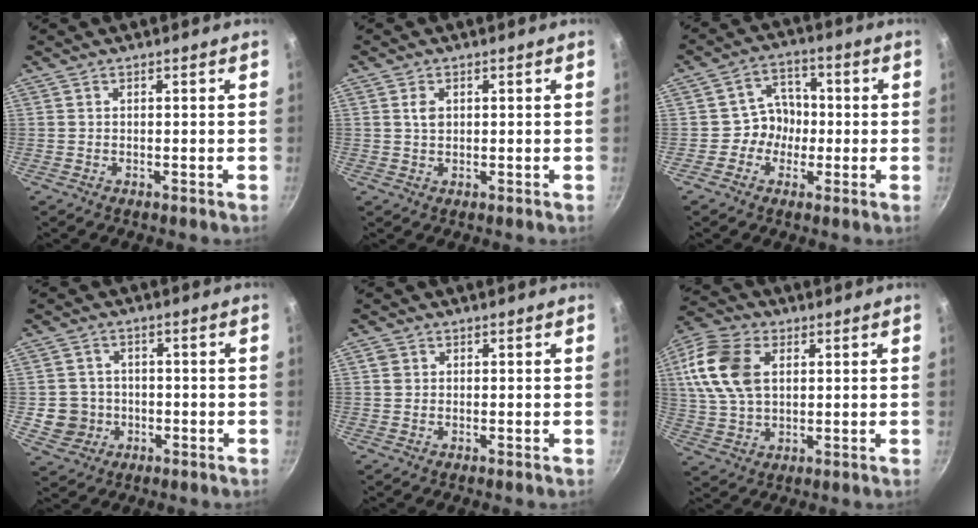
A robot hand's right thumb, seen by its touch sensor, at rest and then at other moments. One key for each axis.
{"total": 2.2, "fx": 0.6, "fy": 1.5, "fz": 1.4, "tx": -0.022, "ty": 0.000, "tz": 0.011}
{"total": 6.6, "fx": -0.9, "fy": 6.1, "fz": 2.4, "tx": 0.012, "ty": 0.019, "tz": -0.026}
{"total": 6.0, "fx": -1.0, "fy": 5.8, "fz": 1.2, "tx": 0.008, "ty": 0.018, "tz": -0.007}
{"total": 1.6, "fx": 0.4, "fy": 1.4, "fz": 0.6, "tx": -0.006, "ty": 0.005, "tz": 0.004}
{"total": 14.4, "fx": 3.5, "fy": 9.4, "fz": 10.3, "tx": -0.195, "ty": 0.006, "tz": 0.062}